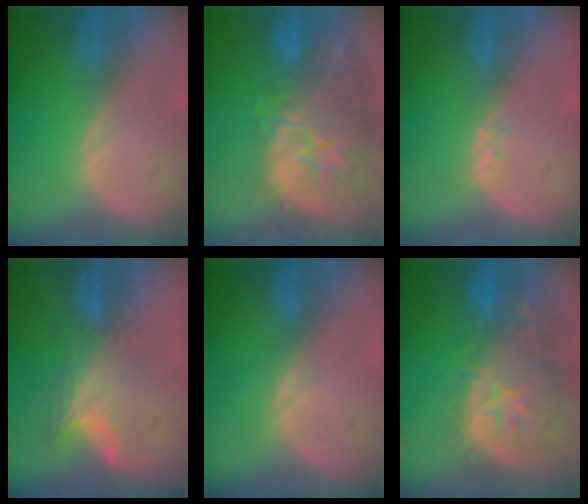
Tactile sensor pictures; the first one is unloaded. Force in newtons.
{"total": 15.1, "press": 12.1, "slide": 9.0}
{"total": 1.4, "press": 1.3, "slide": 0.7}
{"total": 8.2, "press": 6.8, "slide": 4.7}
{"total": 1.5, "press": 1.3, "slide": 0.8}
{"total": 13.9, "press": 11.1, "slide": 8.3}